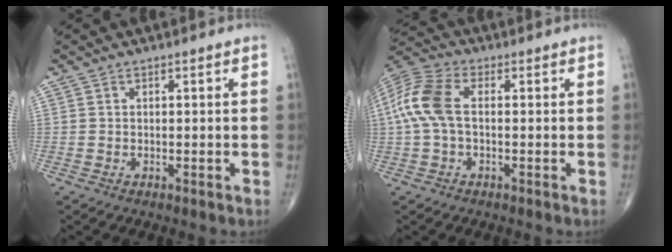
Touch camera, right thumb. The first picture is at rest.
{"total": 10.0, "force": [0.5, 5.6, 8.3], "torque": [-0.199, 0.027, 0.004]}